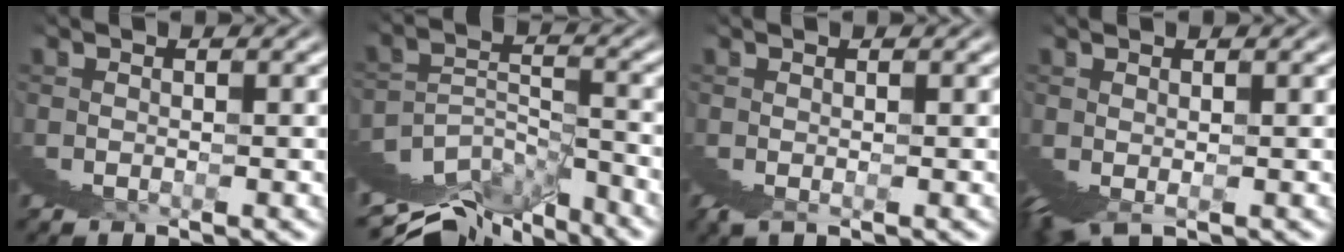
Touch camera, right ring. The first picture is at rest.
{"total": 7.7, "force": [-1.6, 3.9, 6.5], "torque": [-0.083, 0.006, -0.027]}
{"total": 1.0, "force": [0.6, -0.6, 0.5], "torque": [-0.006, 0.013, 0.007]}
{"total": 1.8, "force": [0.4, -0.2, 1.8], "torque": [-0.037, 0.000, 0.011]}